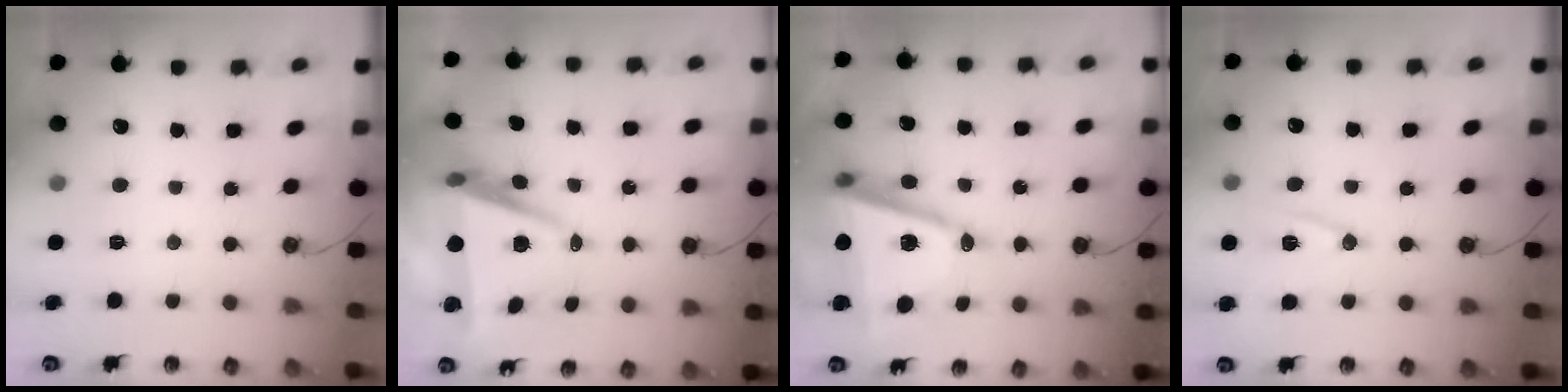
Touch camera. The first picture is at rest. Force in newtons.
{"total": 7.9, "press": 6.8, "slide": 4.1}
{"total": 14.4, "press": 13.8, "slide": 3.9}
{"total": 10.8, "press": 10.3, "slide": 3.3}